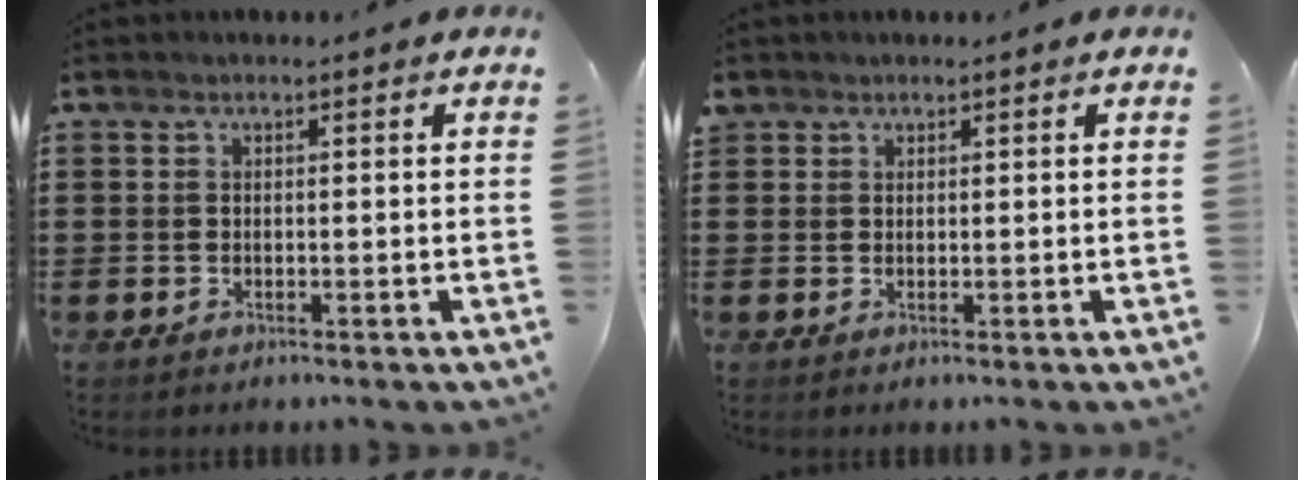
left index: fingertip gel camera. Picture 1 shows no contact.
{"total": 1.2, "force": [1.0, 0.6, 0.1], "torque": [-0.004, 0.004, 0.020]}